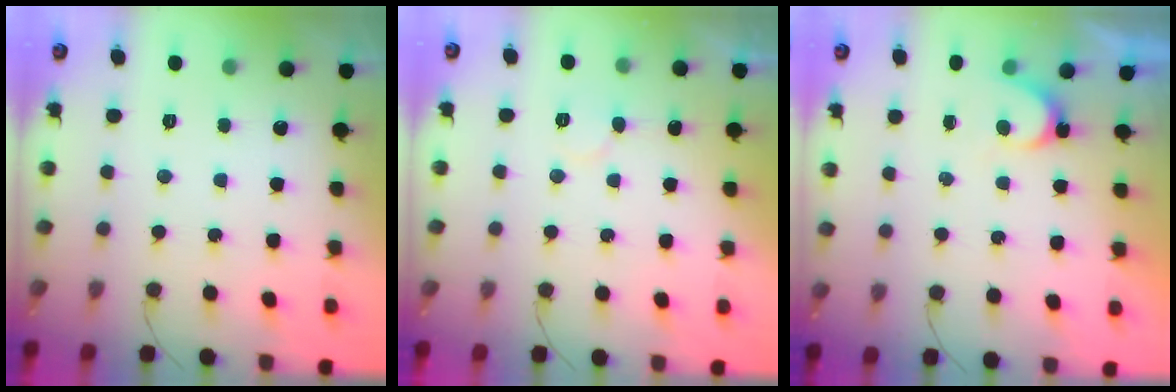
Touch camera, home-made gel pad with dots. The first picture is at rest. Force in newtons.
{"total": 5.7, "press": 5.6, "slide": 0.5}
{"total": 4.7, "press": 4.6, "slide": 0.4}